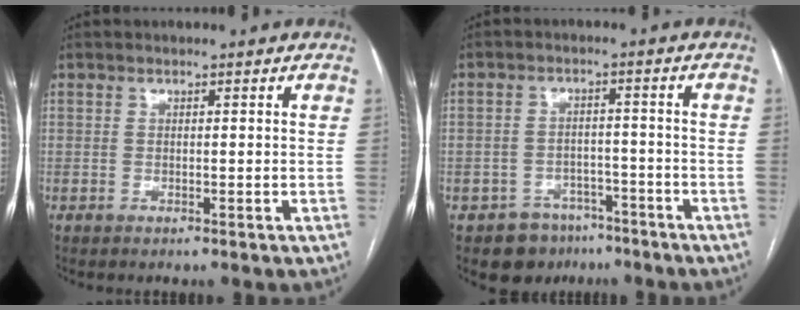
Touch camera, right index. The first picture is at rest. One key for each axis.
{"total": 6.5, "fx": -4.5, "fy": 4.6, "fz": 0.5, "tx": 0.005, "ty": 0.016, "tz": -0.062}